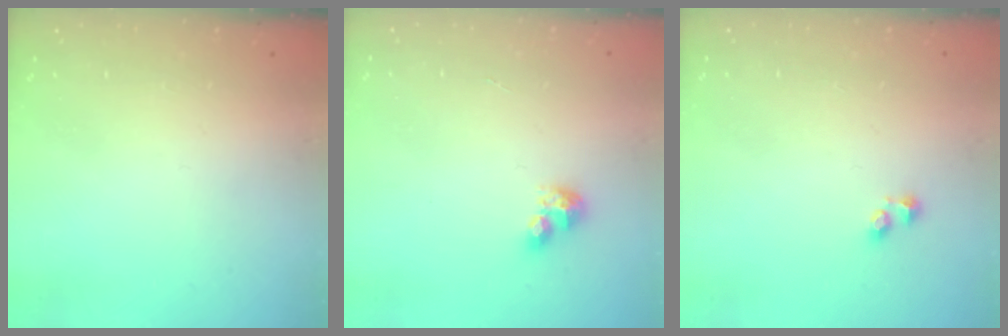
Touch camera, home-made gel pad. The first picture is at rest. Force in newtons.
{"total": 4.5, "press": 4.5, "slide": 0.4}
{"total": 1.9, "press": 1.9, "slide": 0.5}